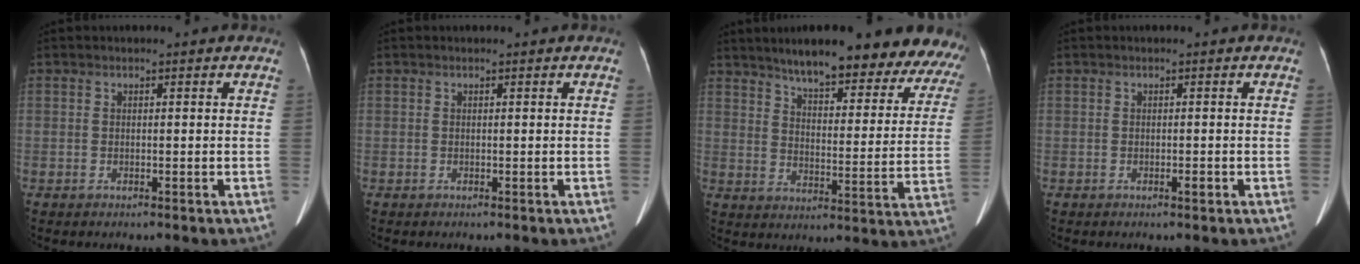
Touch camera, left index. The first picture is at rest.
{"total": 0.0}
{"total": 24.4, "force": [21.5, 4.5, 10.5], "torque": [-0.124, -0.039, 0.257]}
{"total": 0.8, "force": [-0.4, 0.2, 0.6], "torque": [-0.011, 0.000, -0.004]}